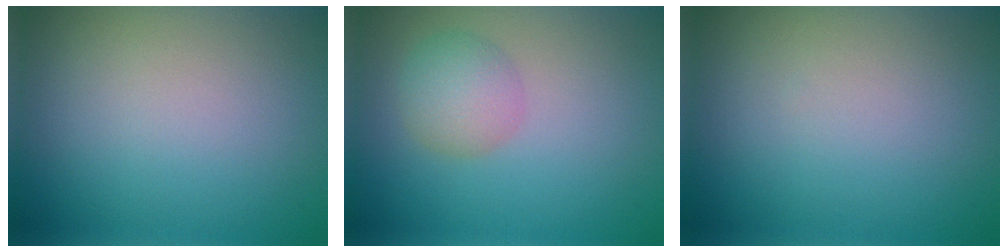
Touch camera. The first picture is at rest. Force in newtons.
{"total": 2.9, "press": 2.9, "slide": 0.2}
{"total": 0.0}